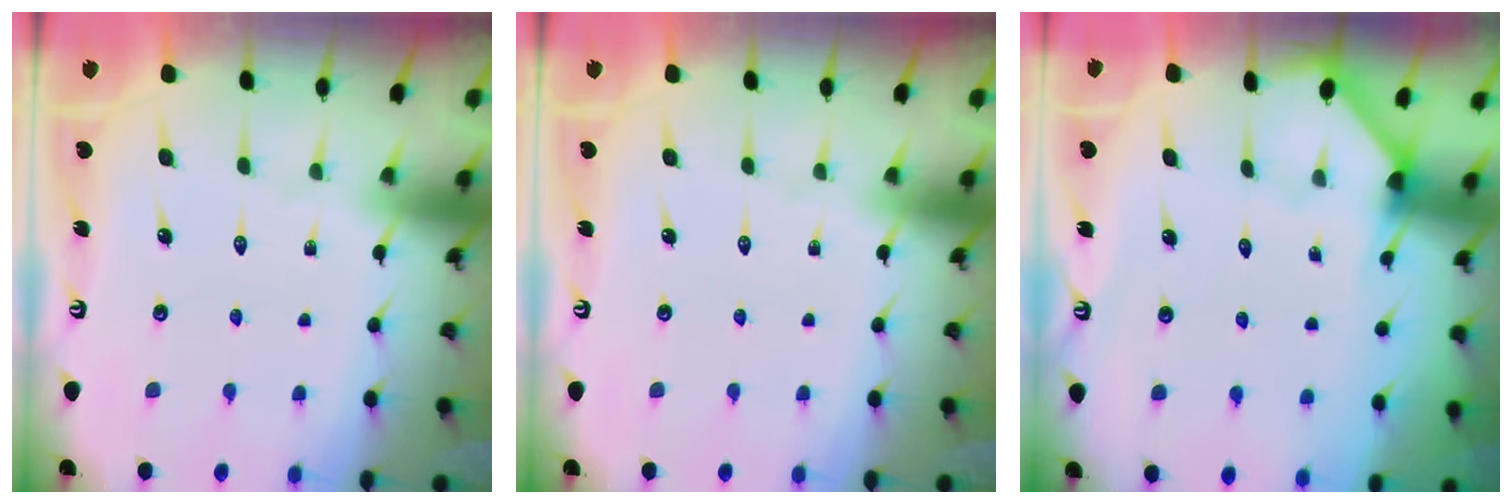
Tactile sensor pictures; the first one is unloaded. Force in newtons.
{"total": 0.0}
{"total": 1.9, "press": 1.9, "slide": 0.2}